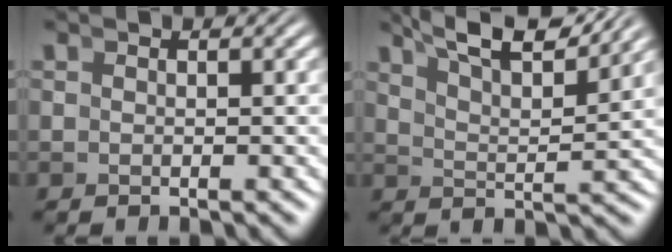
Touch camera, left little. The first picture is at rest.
{"total": 7.1, "force": [6.0, 1.1, 3.7], "torque": [-0.063, 0.007, 0.095]}